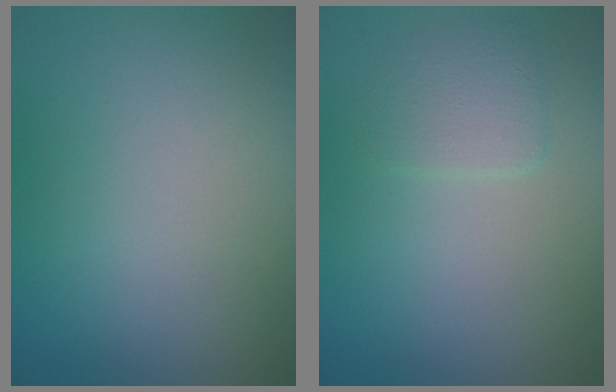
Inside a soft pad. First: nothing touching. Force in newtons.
{"total": 1.6, "press": 1.6, "slide": 0.3}